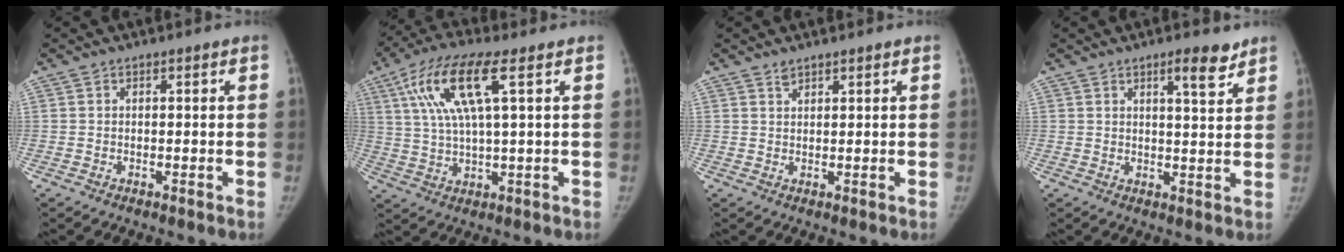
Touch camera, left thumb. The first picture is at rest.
{"total": 12.9, "force": [4.7, 3.0, 11.6], "torque": [-0.254, 0.008, 0.088]}
{"total": 1.2, "force": [1.1, 0.4, 0.3], "torque": [0.004, -0.007, 0.019]}
{"total": 5.1, "force": [3.5, 1.1, 3.5], "torque": [-0.044, -0.025, 0.051]}